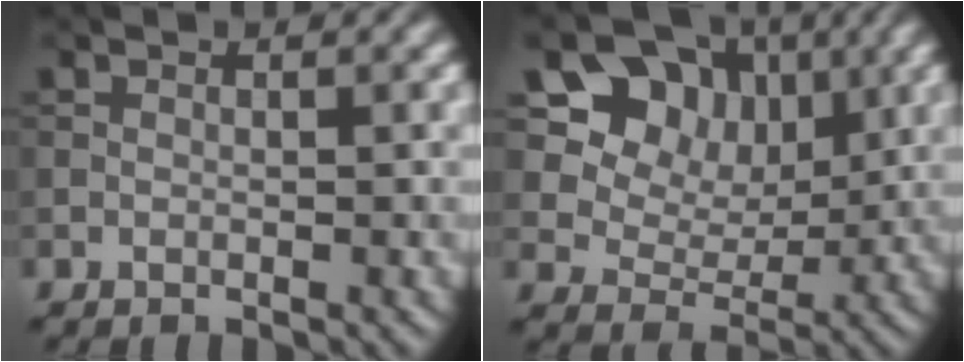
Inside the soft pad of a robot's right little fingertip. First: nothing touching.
{"total": 9.2, "force": [4.0, 7.2, 4.0], "torque": [-0.082, 0.001, 0.091]}